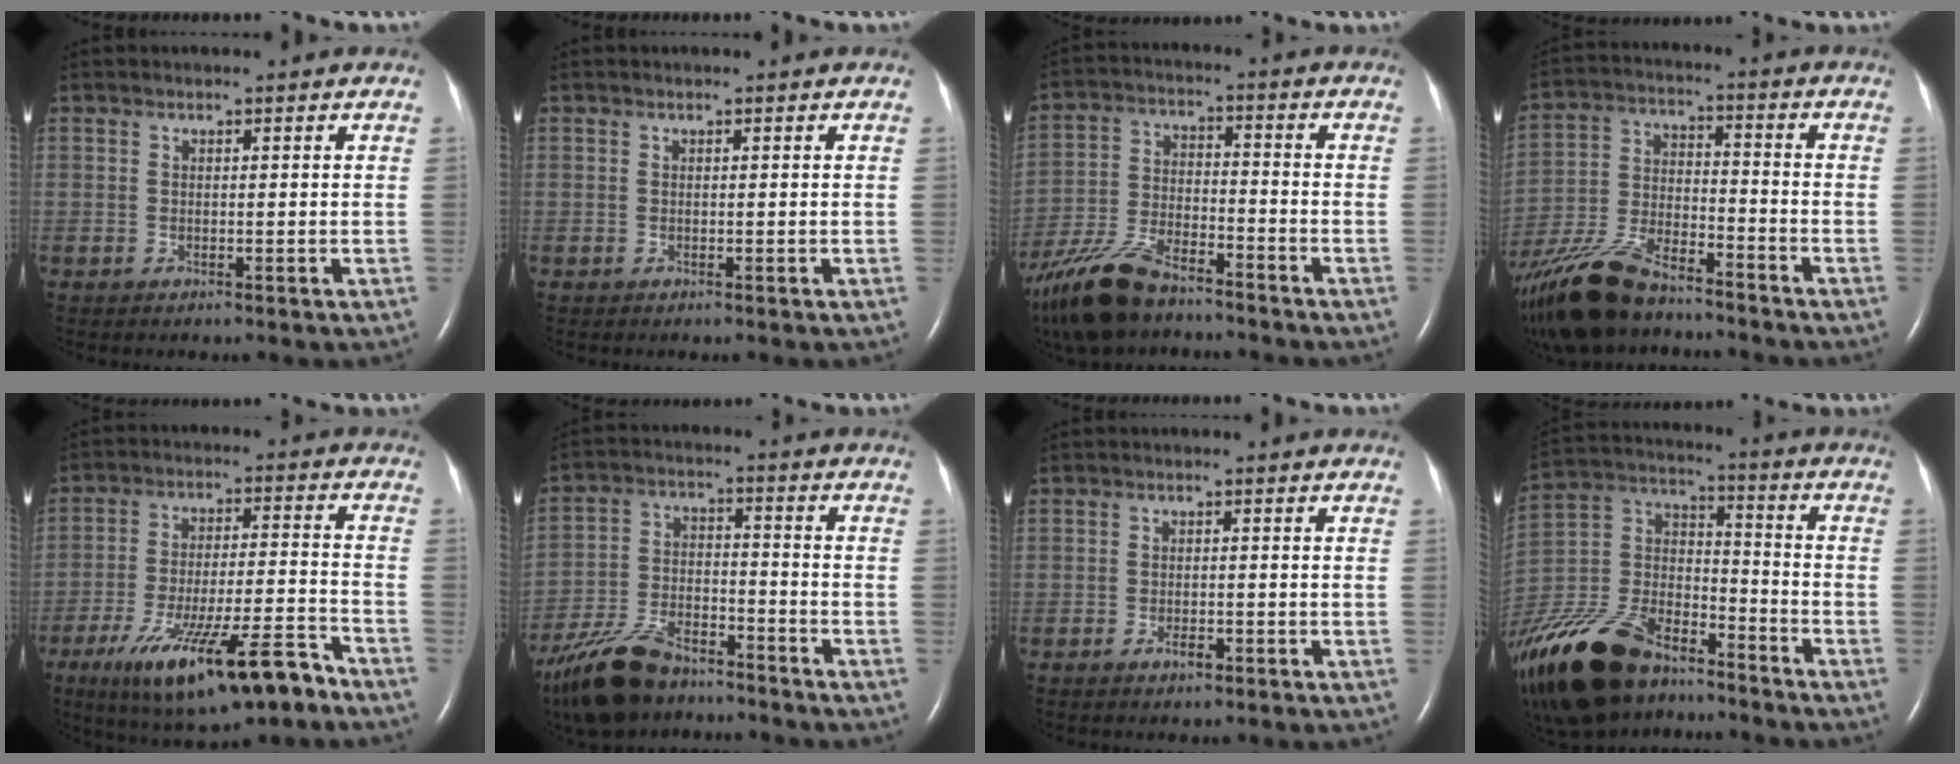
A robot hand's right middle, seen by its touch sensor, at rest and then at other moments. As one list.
[{"total": 0.0}, {"total": 13.6, "force": [-10.7, 4.3, 7.1], "torque": [-0.154, -0.017, -0.197]}, {"total": 16.0, "force": [-12.9, 4.7, 8.3], "torque": [-0.188, -0.021, -0.238]}, {"total": 17.8, "force": [-11.5, 3.2, 13.2], "torque": [-0.199, -0.019, -0.186]}, {"total": 13.4, "force": [-10.6, 4.9, 6.4], "torque": [-0.132, -0.010, -0.189]}, {"total": 1.7, "force": [-1.0, 0.6, 1.2], "torque": [-0.024, 0.000, -0.015]}, {"total": 24.8, "force": [-18.3, 10.2, 13.4], "torque": [-0.346, -0.022, -0.339]}]